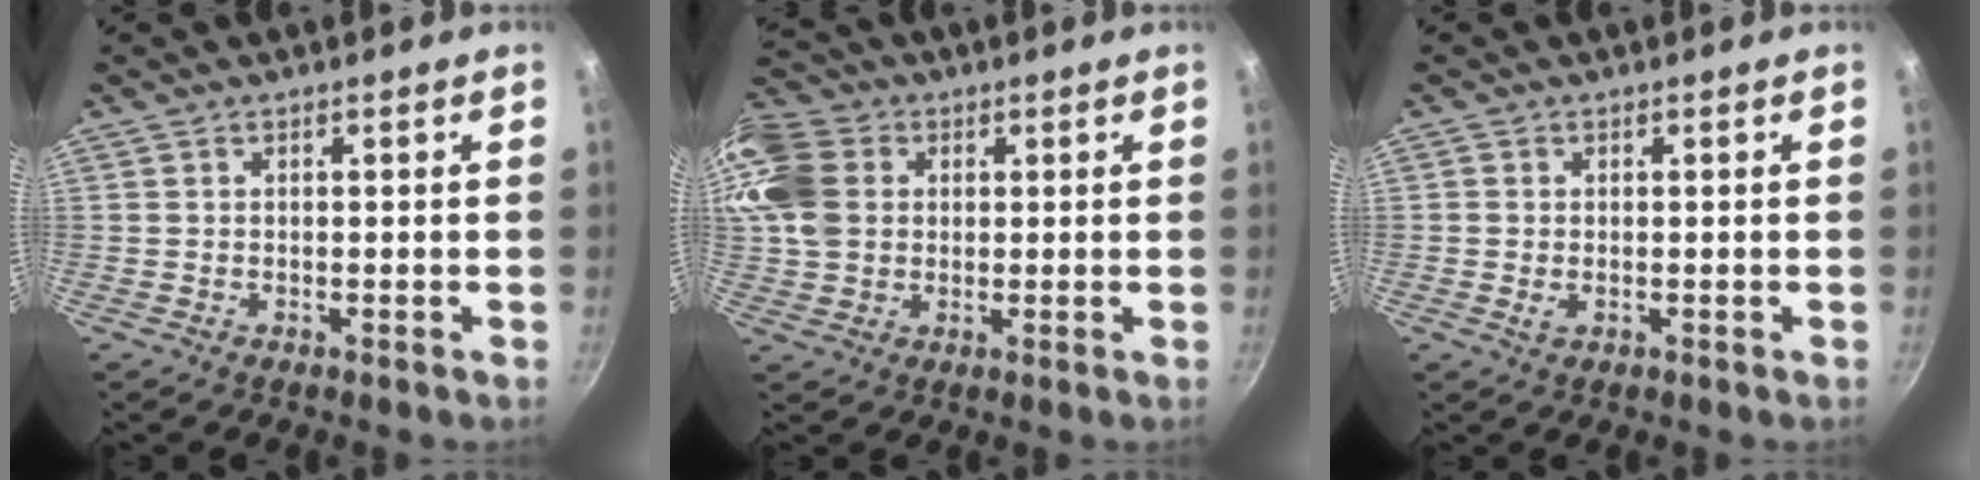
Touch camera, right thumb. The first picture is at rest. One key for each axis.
{"total": 16.8, "fx": 3.7, "fy": 13.5, "fz": 9.2, "tx": -0.199, "ty": 0.022, "tz": 0.060}
{"total": 1.7, "fx": -0.2, "fy": 1.2, "fz": 1.2, "tx": -0.023, "ty": -0.002, "tz": -0.004}